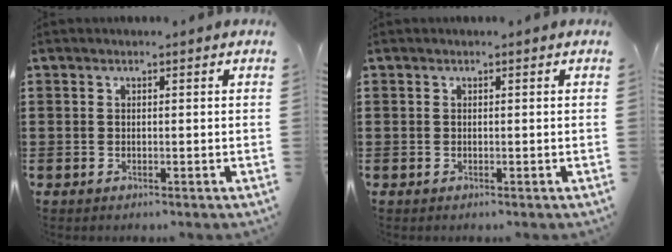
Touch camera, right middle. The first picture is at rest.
{"total": 0.0}